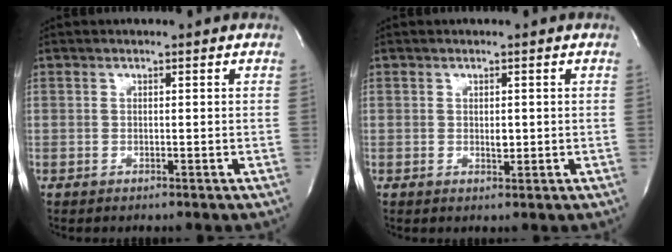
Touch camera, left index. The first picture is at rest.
{"total": 1.3, "force": [0.2, 0.6, 1.1], "torque": [-0.015, -0.003, 0.005]}